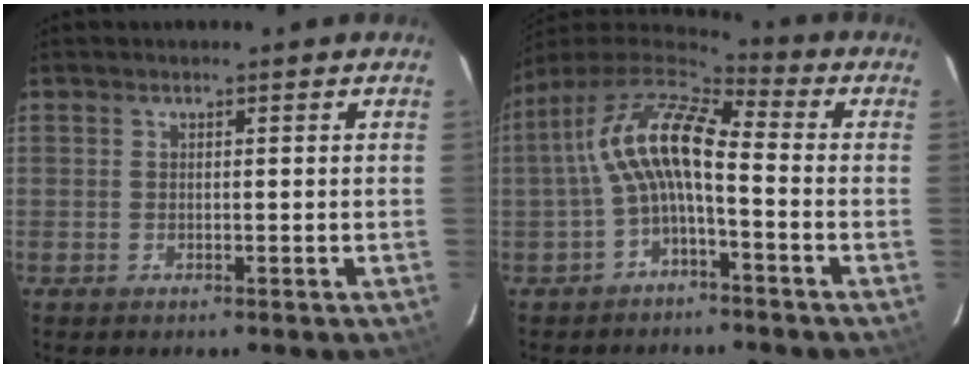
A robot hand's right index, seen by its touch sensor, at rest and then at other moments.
{"total": 10.7, "force": [-1.5, 3.5, 10.1], "torque": [-0.202, 0.019, -0.030]}